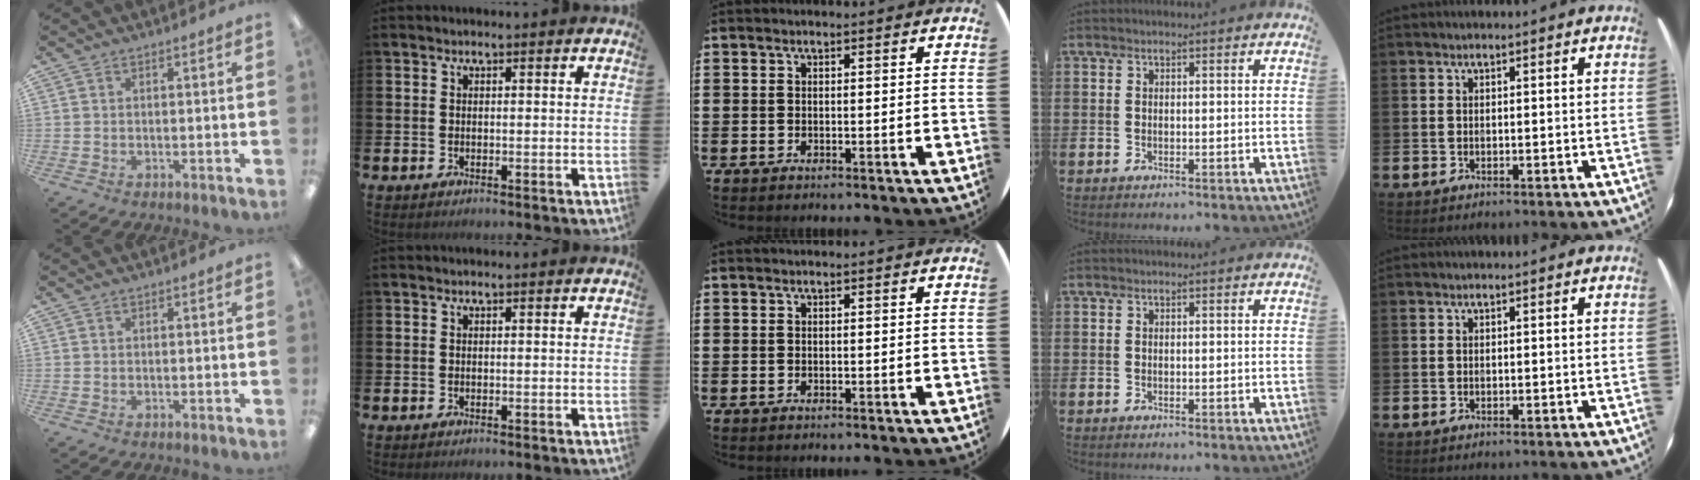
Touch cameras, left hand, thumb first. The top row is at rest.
{}